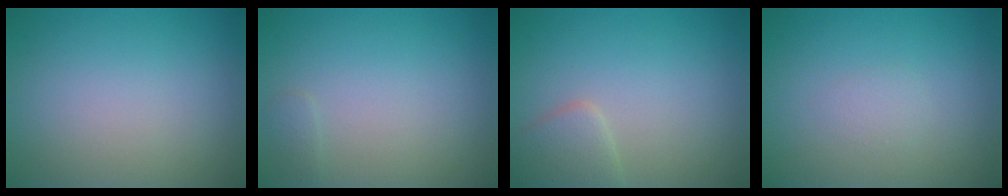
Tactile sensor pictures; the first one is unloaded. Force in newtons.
{"total": 0.7, "press": 0.7, "slide": 0.0}
{"total": 2.3, "press": 2.3, "slide": 0.1}
{"total": 0.8, "press": 0.8, "slide": 0.1}